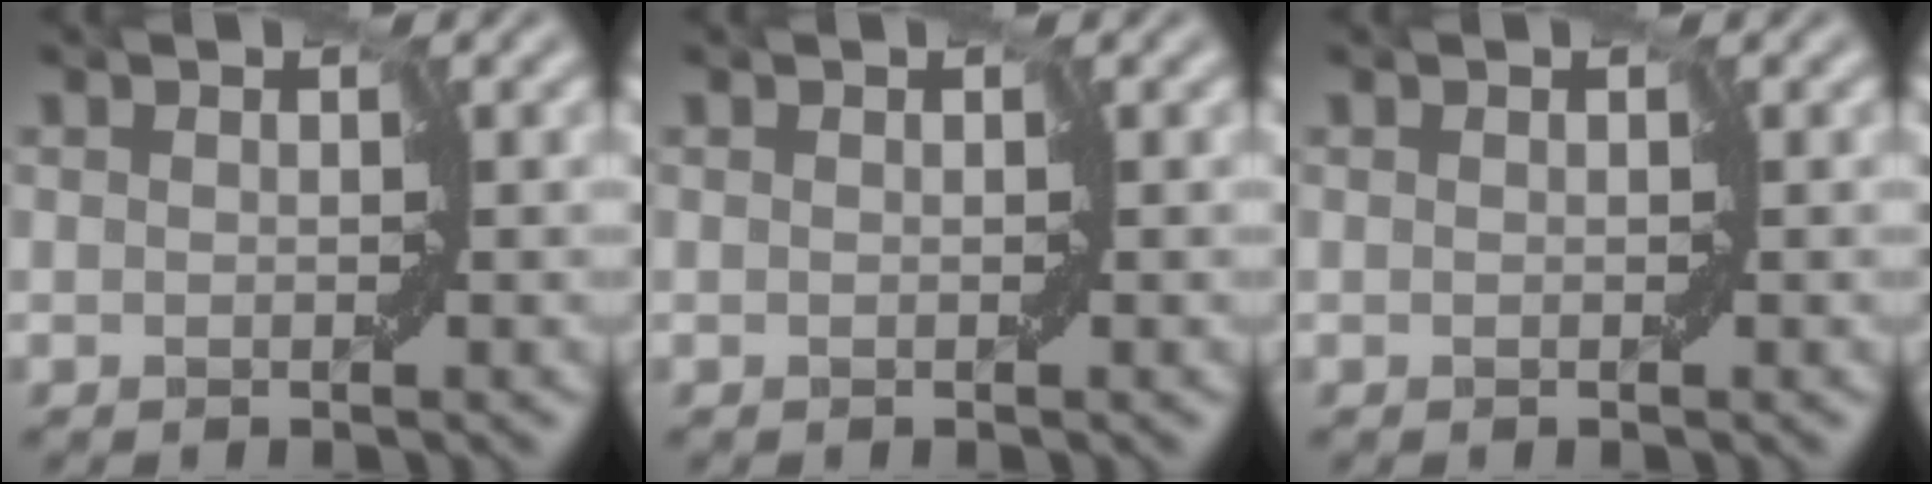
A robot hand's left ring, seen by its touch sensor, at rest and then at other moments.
{"total": 0.0}
{"total": 0.0}